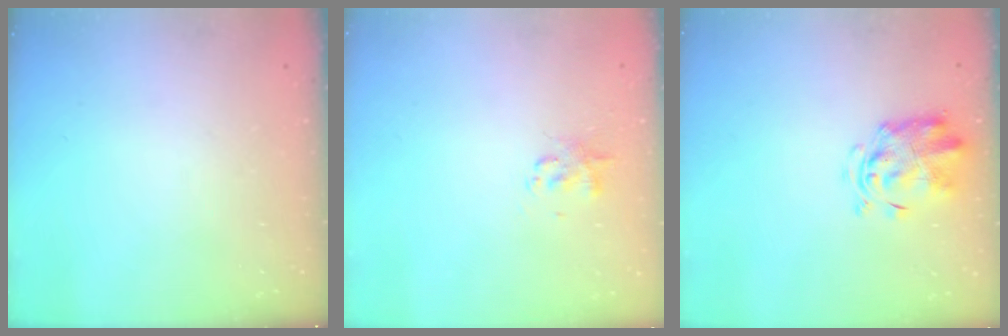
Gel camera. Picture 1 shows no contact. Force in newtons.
{"total": 1.4, "press": 1.3, "slide": 0.5}
{"total": 3.0, "press": 2.9, "slide": 0.6}